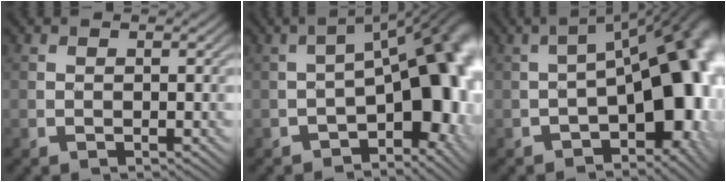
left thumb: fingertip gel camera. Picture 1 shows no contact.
{"total": 14.6, "force": [-3.9, 7.2, 12.0], "torque": [-0.126, -0.007, -0.059]}
{"total": 15.9, "force": [-3.5, 8.2, 13.2], "torque": [-0.149, -0.011, -0.052]}